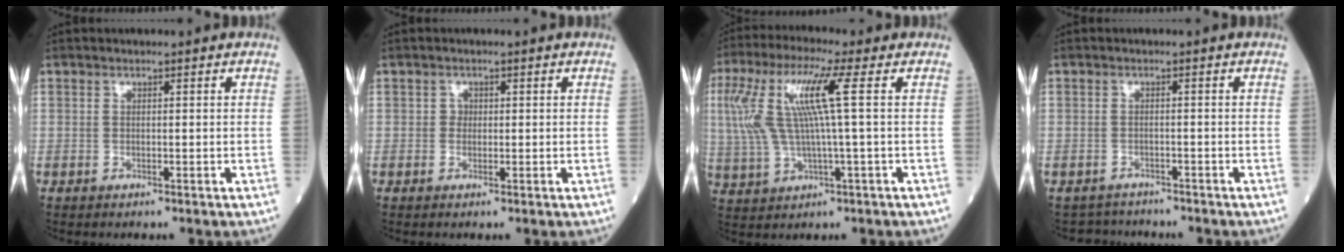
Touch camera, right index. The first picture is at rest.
{"total": 0.8, "force": [0.1, 0.8, 0.3], "torque": [-0.001, 0.003, 0.004]}
{"total": 11.2, "force": [2.3, 0.5, 10.9], "torque": [-0.251, 0.025, 0.048]}
{"total": 2.8, "force": [-2.5, 0.7, -1.1], "torque": [0.016, -0.004, -0.040]}